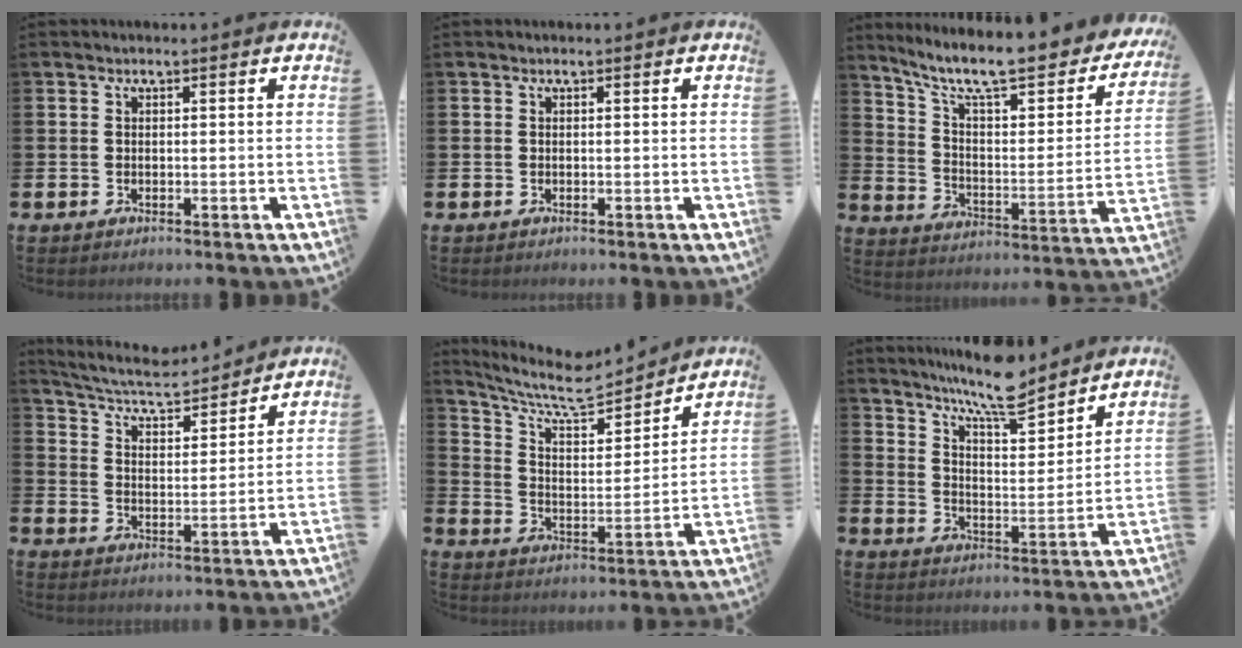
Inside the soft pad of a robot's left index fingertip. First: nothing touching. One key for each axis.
{"total": 0.0}
{"total": 10.8, "fx": 8.7, "fy": 2.7, "fz": 5.7, "tx": -0.130, "ty": -0.066, "tz": 0.143}
{"total": 6.1, "fx": 5.7, "fy": 1.1, "fz": 1.8, "tx": -0.068, "ty": -0.040, "tz": 0.097}
{"total": 8.9, "fx": 7.9, "fy": 2.2, "fz": 3.5, "tx": -0.103, "ty": -0.057, "tz": 0.135}
{"total": 9.2, "fx": 8.5, "fy": 1.4, "fz": 3.1, "tx": -0.079, "ty": -0.055, "tz": 0.153}